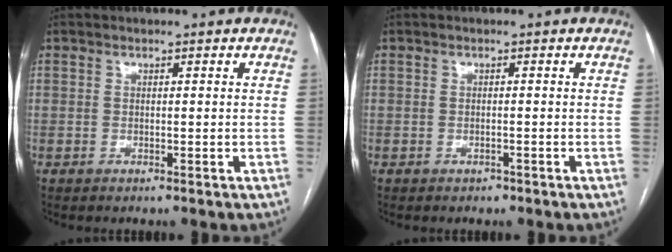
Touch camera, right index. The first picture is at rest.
{"total": 0.7, "force": [-0.5, 0.4, 0.3], "torque": [-0.008, 0.000, -0.005]}